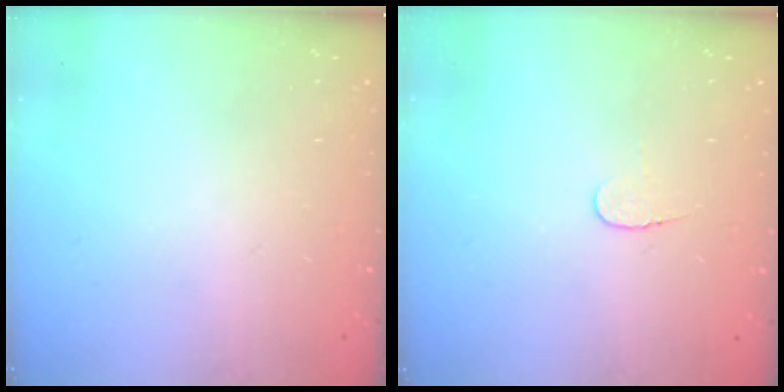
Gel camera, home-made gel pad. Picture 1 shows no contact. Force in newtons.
{"total": 4.0, "press": 4.0, "slide": 0.4}